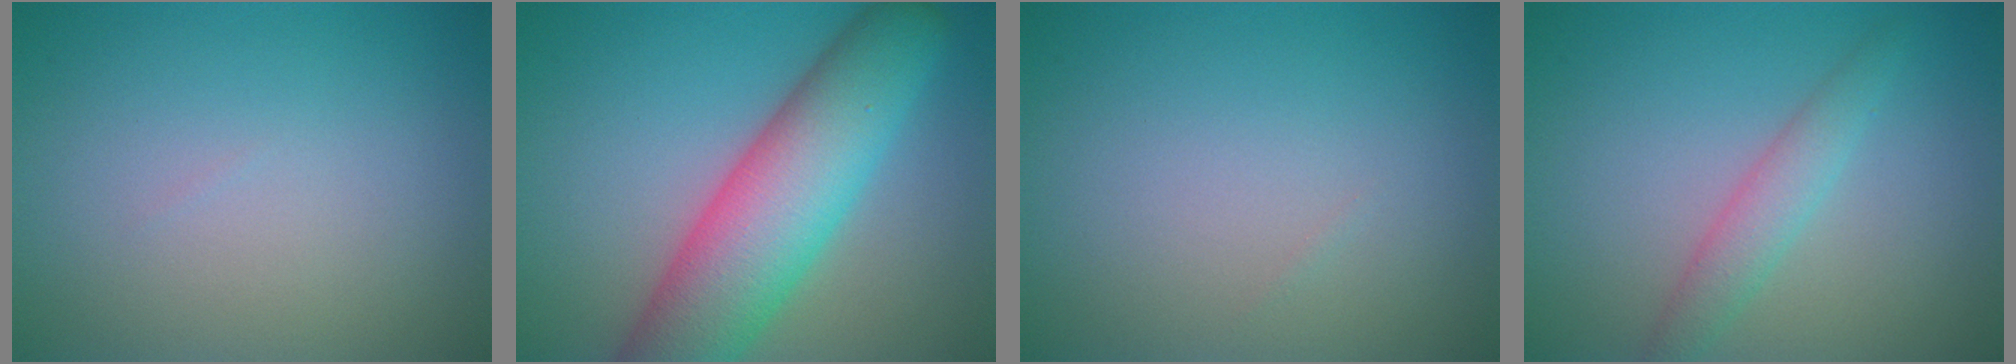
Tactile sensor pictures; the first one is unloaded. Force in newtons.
{"total": 10.0, "press": 10.0, "slide": 0.6}
{"total": 0.0}
{"total": 2.3, "press": 2.3, "slide": 0.1}